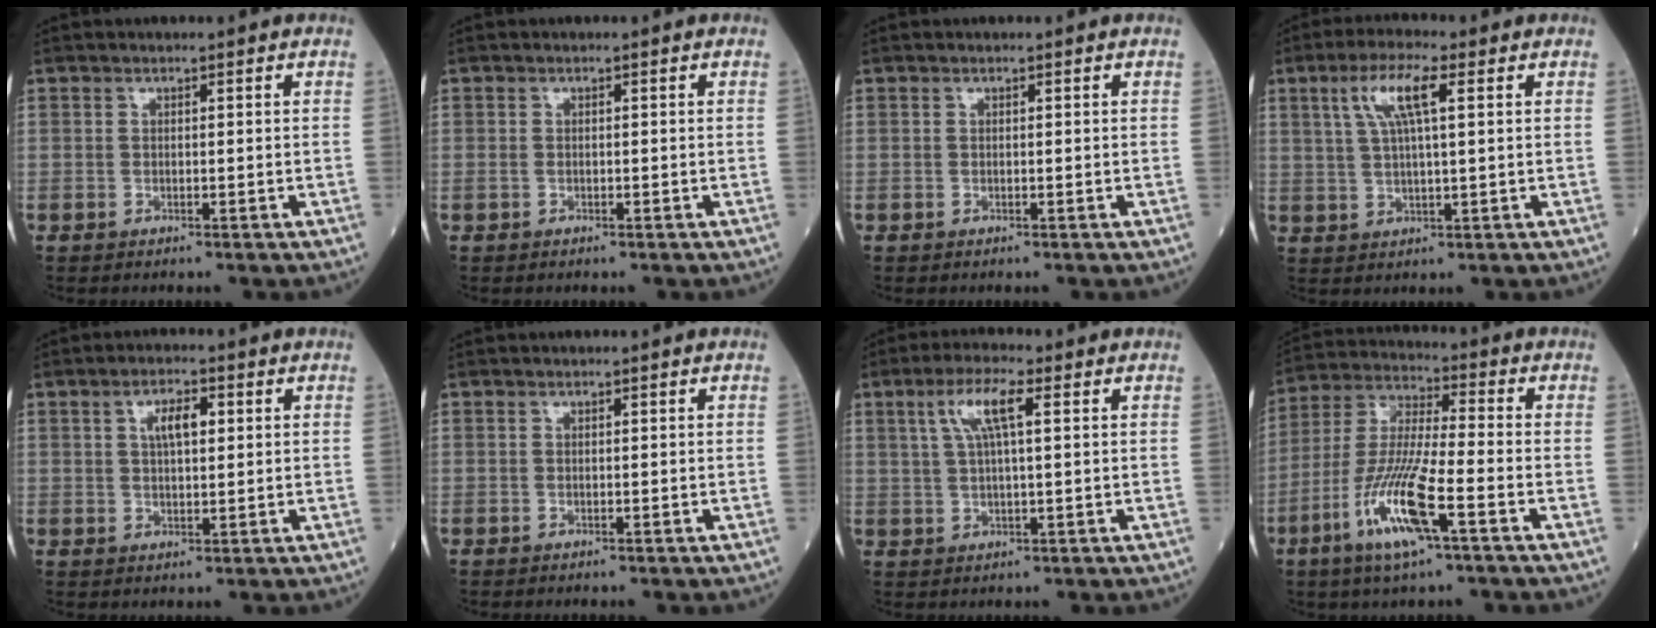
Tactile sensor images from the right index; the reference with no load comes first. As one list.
[{"total": 0.6, "force": [-0.2, 0.3, 0.4], "torque": [-0.013, 0.000, -0.003]}, {"total": 0.0}, {"total": 7.1, "force": [2.8, 1.0, 6.5], "torque": [-0.133, 0.014, 0.054]}, {"total": 4.3, "force": [1.3, 1.5, 3.8], "torque": [-0.067, 0.006, 0.022]}, {"total": 0.0}, {"total": 6.3, "force": [2.3, 0.9, 5.8], "torque": [-0.118, 0.014, 0.046]}, {"total": 13.4, "force": [-5.9, 1.2, 12.0], "torque": [-0.251, -0.014, -0.113]}]